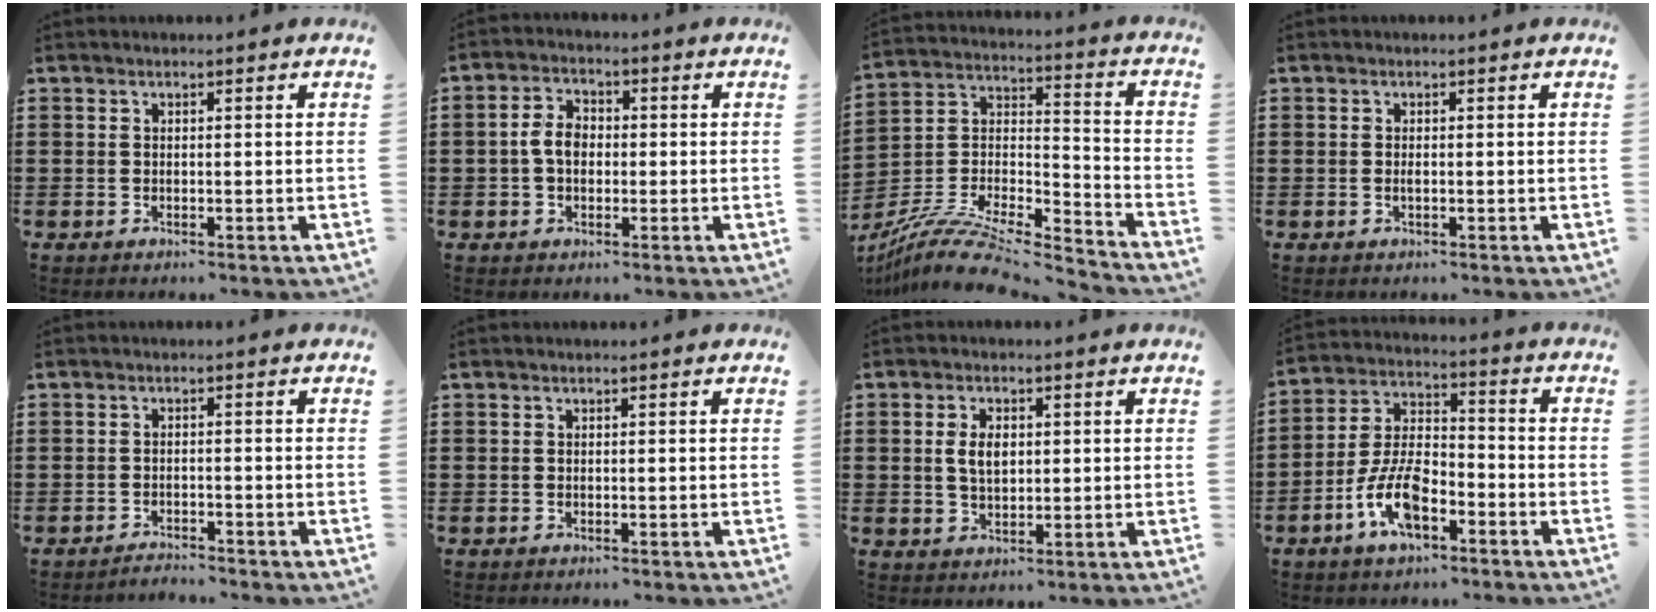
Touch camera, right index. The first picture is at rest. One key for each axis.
{"total": 4.3, "fx": -0.4, "fy": 2.8, "fz": 3.2, "tx": -0.078, "ty": 0.004, "tz": -0.013}
{"total": 10.4, "fx": -8.6, "fy": 2.9, "fz": 5.1, "tx": -0.101, "ty": 0.016, "tz": -0.170}
{"total": 0.7, "fx": -0.1, "fy": 0.1, "fz": 0.7, "tx": -0.016, "ty": -0.005, "tz": -0.001}
{"total": 1.2, "fx": -1.2, "fy": 0.0, "fz": -0.1, "tx": -0.002, "ty": 0.003, "tz": -0.027}
{"total": 0.0}
{"total": 3.9, "fx": 0.5, "fy": 2.2, "fz": 3.2, "tx": -0.059, "ty": 0.007, "tz": 0.006}
{"total": 9.5, "fx": -4.6, "fy": 4.5, "fz": 7.0, "tx": -0.154, "ty": 0.005, "tz": -0.085}